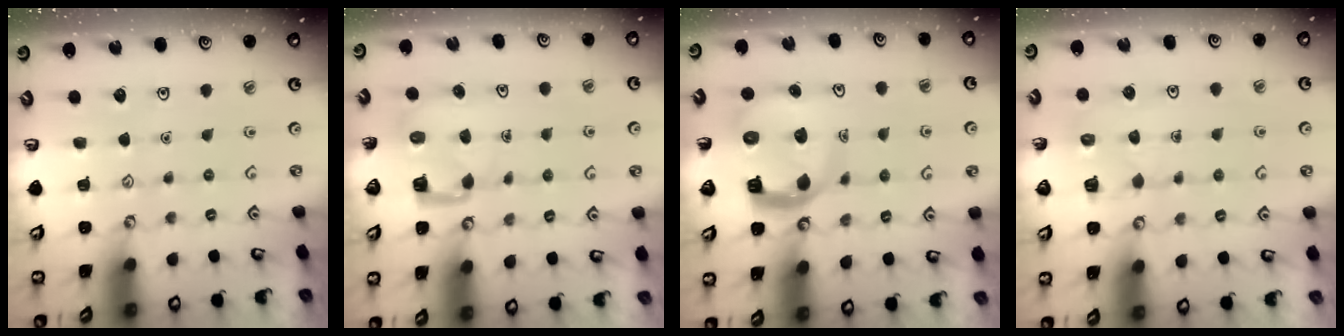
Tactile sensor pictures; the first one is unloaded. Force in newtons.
{"total": 3.8, "press": 3.8, "slide": 0.1}
{"total": 9.7, "press": 9.6, "slide": 1.3}
{"total": 2.5, "press": 2.5, "slide": 0.1}